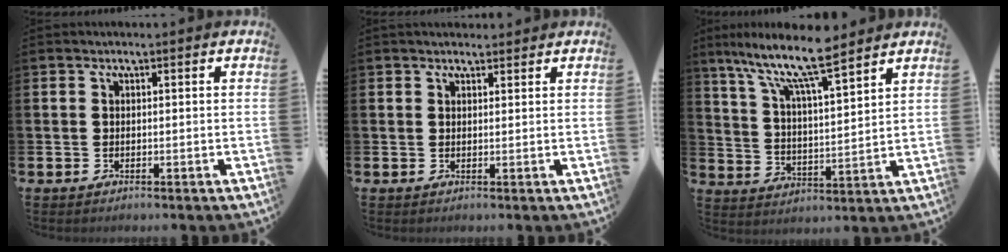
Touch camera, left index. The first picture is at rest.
{"total": 1.5, "force": [1.3, 0.6, 0.2], "torque": [0.017, -0.007, 0.020]}
{"total": 10.2, "force": [8.6, 1.3, 5.2], "torque": [-0.113, -0.052, 0.146]}